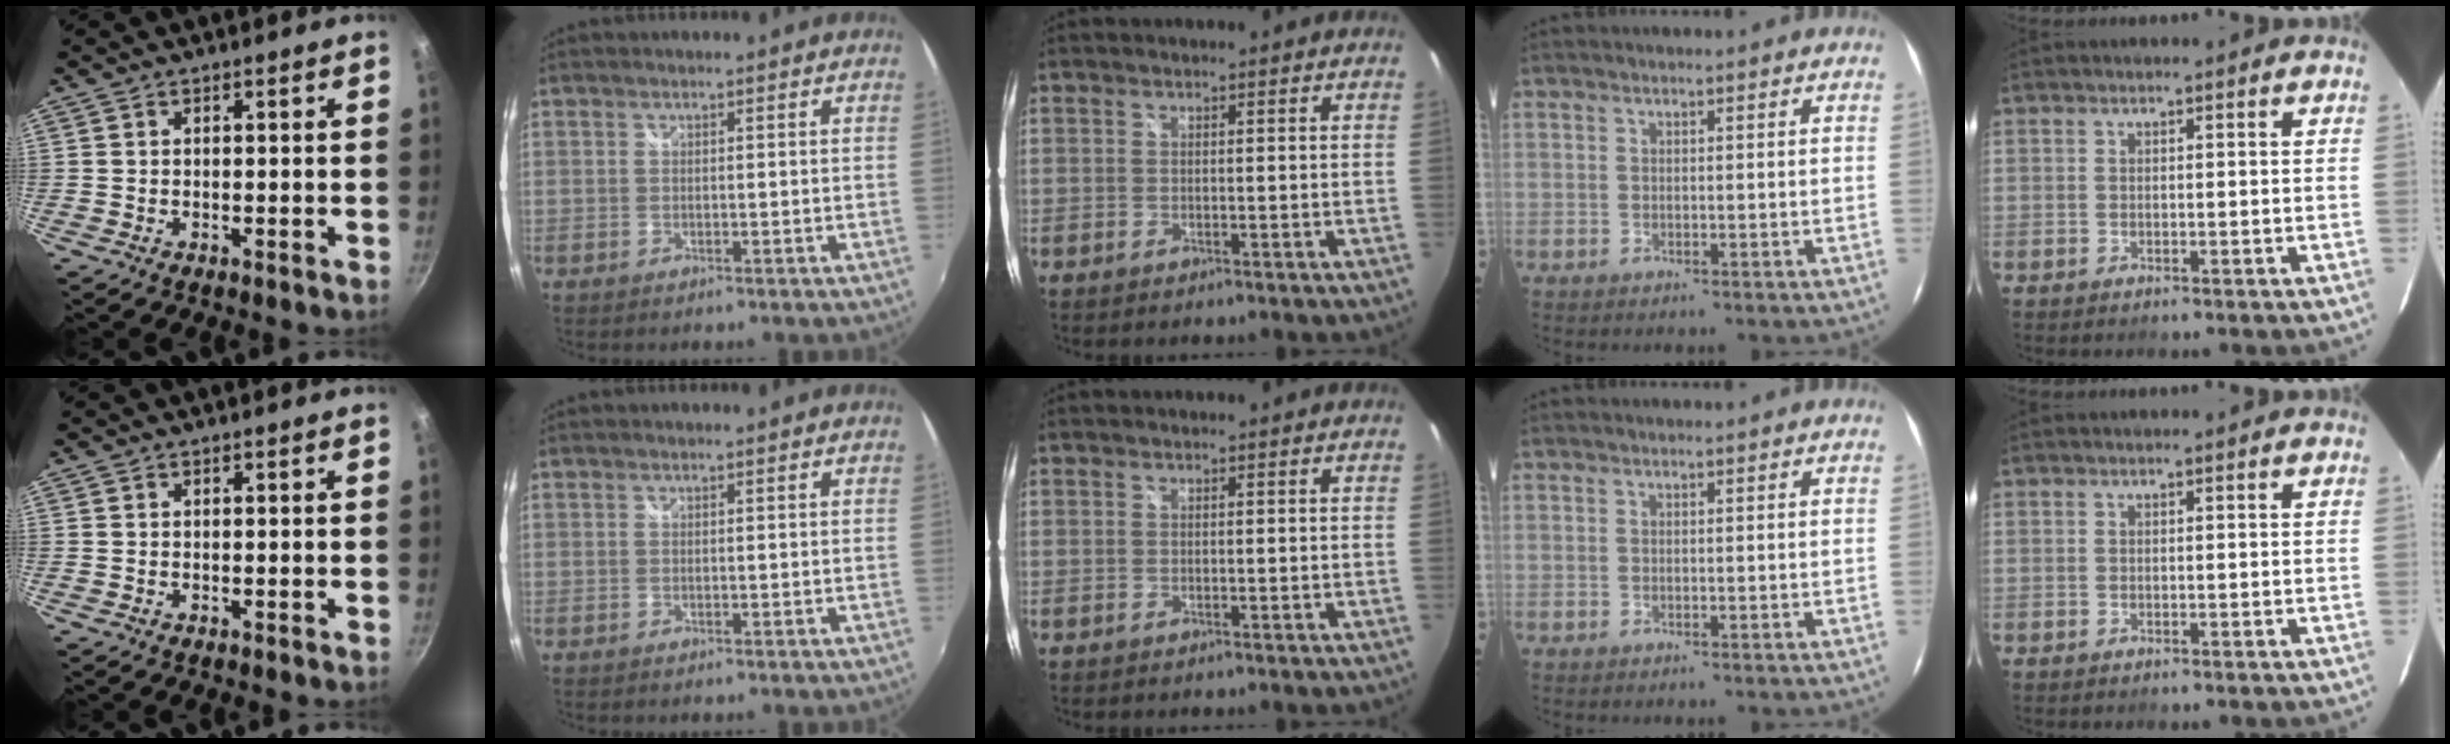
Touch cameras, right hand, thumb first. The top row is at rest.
{}